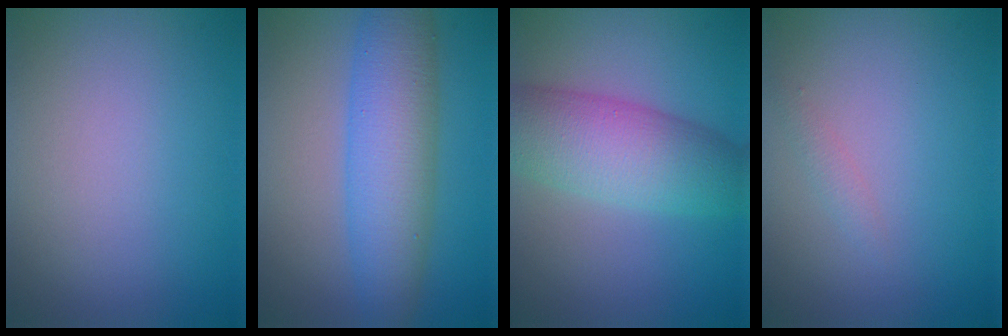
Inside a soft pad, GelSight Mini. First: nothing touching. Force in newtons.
{"total": 6.7, "press": 6.7, "slide": 0.1}
{"total": 7.3, "press": 7.3, "slide": 0.2}
{"total": 0.8, "press": 0.8, "slide": 0.1}